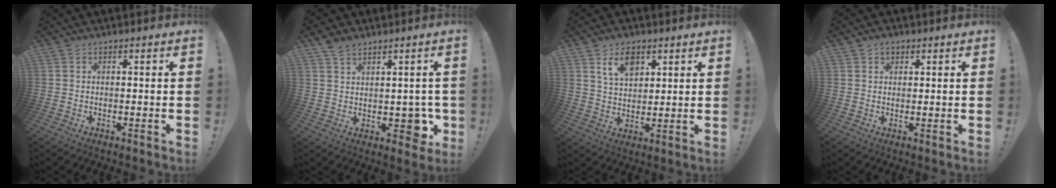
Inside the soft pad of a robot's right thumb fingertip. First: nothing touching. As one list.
[{"total": 9.4, "force": [2.8, 7.2, 5.4], "torque": [-0.071, -0.019, 0.068]}, {"total": 8.5, "force": [4.8, 5.1, 4.9], "torque": [-0.079, -0.014, 0.089]}, {"total": 2.4, "force": [1.1, 2.0, 0.7], "torque": [-0.003, -0.003, 0.019]}]